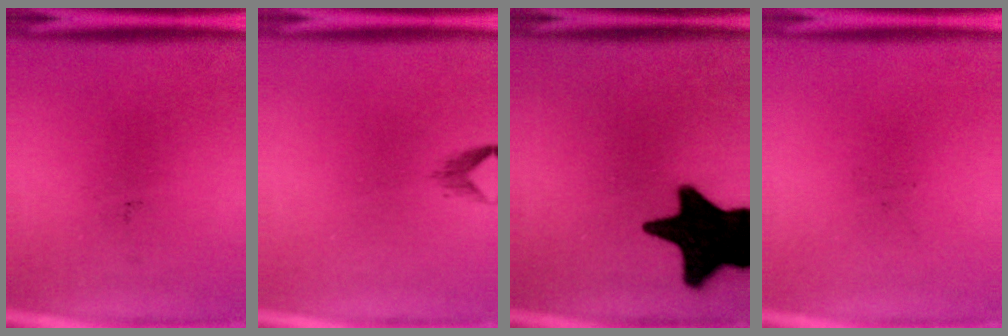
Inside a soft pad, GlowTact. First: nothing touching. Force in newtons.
{"total": 1.1}
{"total": 19.7}
{"total": 0.0}